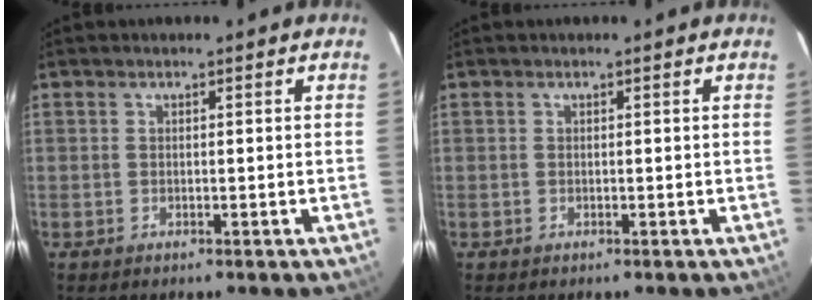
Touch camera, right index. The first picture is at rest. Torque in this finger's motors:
{"motor_torque": [0.00, 0.00, 0.00, 0.00]}